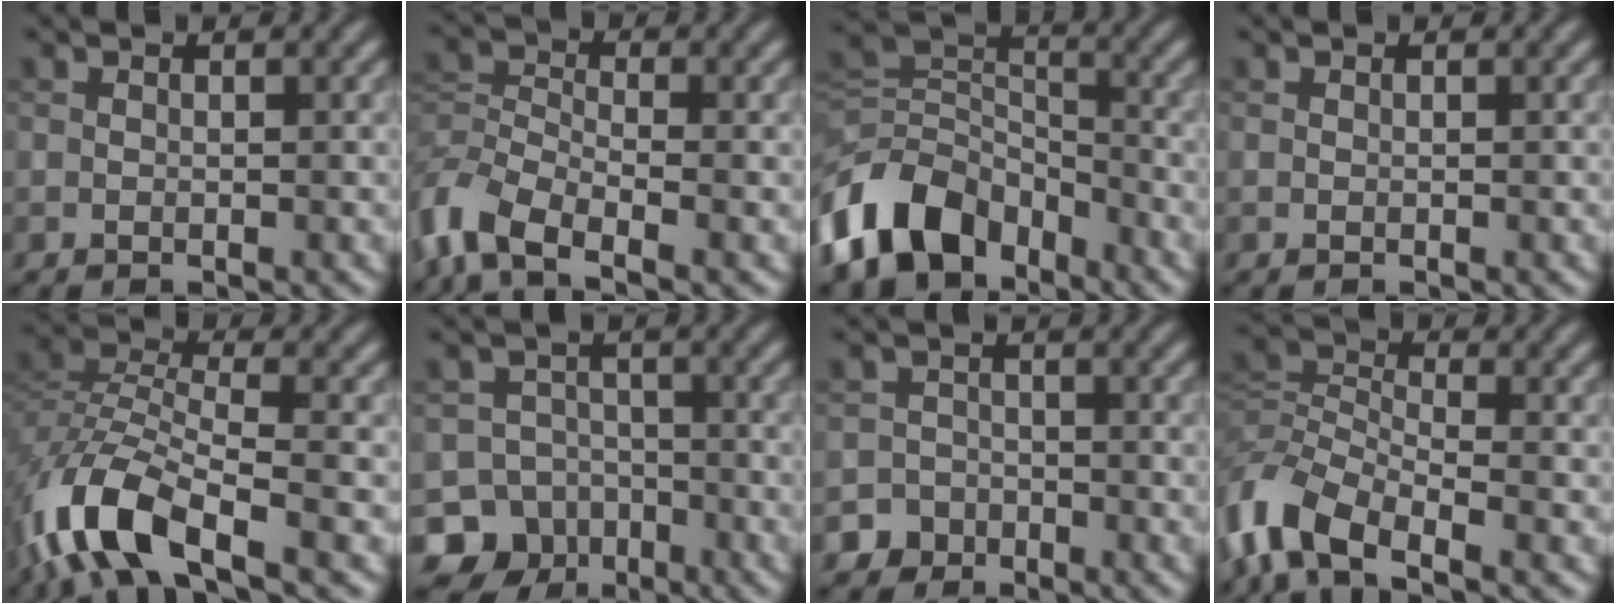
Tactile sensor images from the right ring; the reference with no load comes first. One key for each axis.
{"total": 6.1, "fx": -3.8, "fy": 3.0, "fz": 3.8, "tx": -0.083, "ty": -0.002, "tz": -0.090}
{"total": 9.5, "fx": -5.4, "fy": 6.2, "fz": 4.8, "tx": -0.093, "ty": 0.000, "tz": -0.120}
{"total": 0.0}
{"total": 9.0, "fx": -5.0, "fy": 3.7, "fz": 6.4, "tx": -0.136, "ty": 0.002, "tz": -0.108}
{"total": 10.0, "fx": -6.2, "fy": 7.7, "fz": 1.6, "tx": -0.017, "ty": -0.028, "tz": -0.119}
{"total": 3.6, "fx": -2.6, "fy": 2.5, "fz": 0.0, "tx": 0.023, "ty": 0.000, "tz": -0.047}
{"total": 7.6, "fx": -3.7, "fy": 4.1, "fz": 5.2, "tx": -0.109, "ty": 0.010, "tz": -0.090}